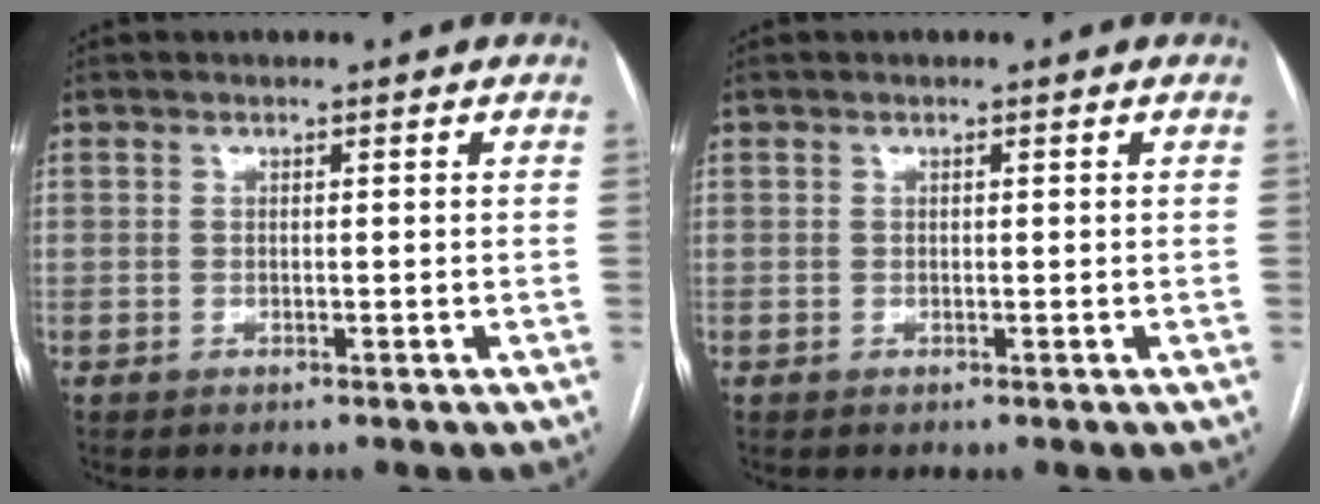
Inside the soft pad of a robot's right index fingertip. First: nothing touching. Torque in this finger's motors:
{"motor_torque": [0.27, 0.19, 0.03, 0.01]}